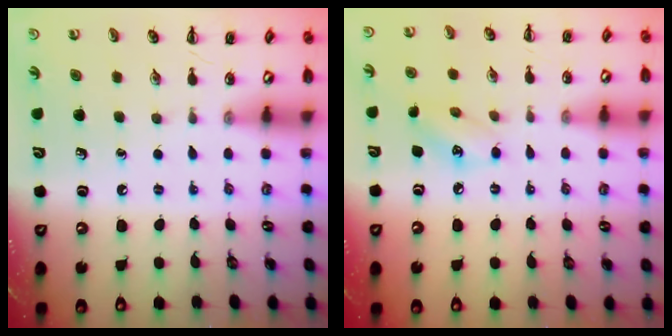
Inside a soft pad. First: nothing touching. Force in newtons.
{"total": 6.6, "press": 6.6, "slide": 0.9}